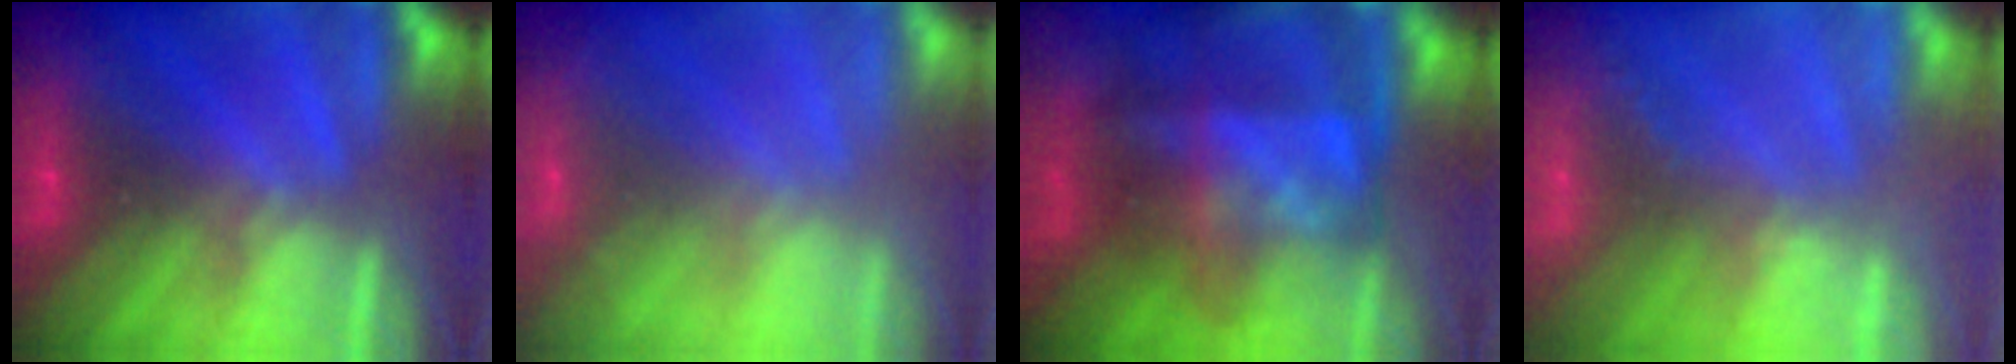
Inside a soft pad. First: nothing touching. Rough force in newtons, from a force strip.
{"total": 11.4}
{"total": 7.8}
{"total": 1.6}